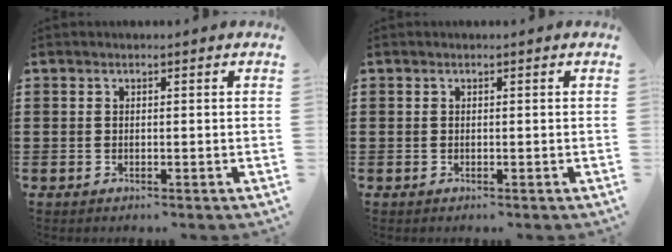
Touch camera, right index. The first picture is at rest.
{"total": 0.0}